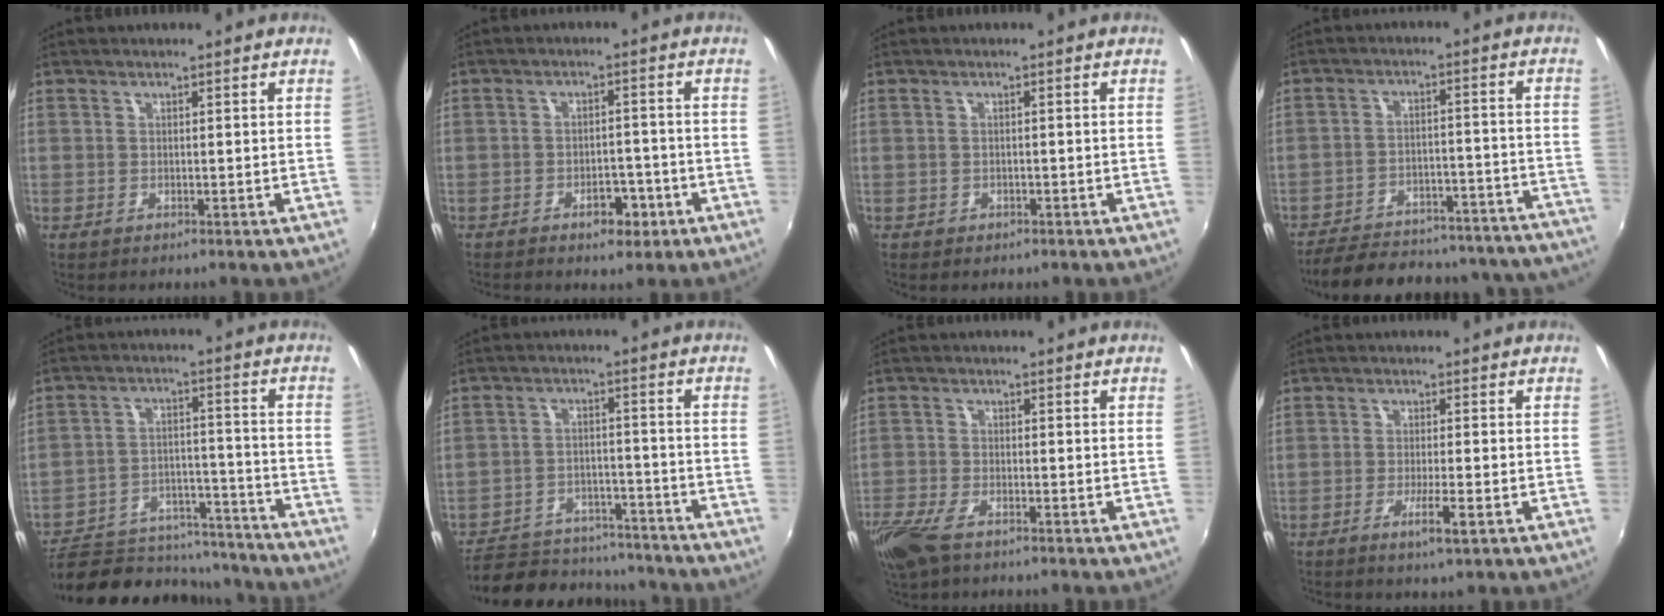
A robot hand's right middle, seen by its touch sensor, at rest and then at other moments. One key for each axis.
{"total": 4.6, "fx": -2.6, "fy": 2.4, "fz": 2.9, "tx": -0.050, "ty": 0.005, "tz": -0.029}
{"total": 1.5, "fx": -0.8, "fy": 1.2, "fz": 0.4, "tx": -0.012, "ty": -0.003, "tz": -0.008}
{"total": 31.9, "fx": -28.5, "fy": 8.9, "fz": 11.1, "tx": -0.193, "ty": 0.021, "tz": -0.347}
{"total": 22.5, "fx": -19.1, "fy": 8.7, "fz": 8.1, "tx": -0.161, "ty": 0.017, "tz": -0.250}
{"total": 18.9, "fx": -16.1, "fy": 7.4, "fz": 6.8, "tx": -0.152, "ty": 0.013, "tz": -0.214}
{"total": 8.4, "fx": -5.7, "fy": 3.3, "fz": 5.2, "tx": -0.135, "ty": -0.026, "tz": -0.113}
{"total": 3.7, "fx": -1.7, "fy": -0.1, "fz": 3.3, "tx": -0.063, "ty": -0.007, "tz": -0.030}